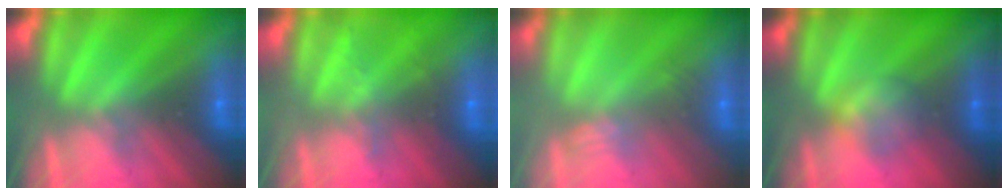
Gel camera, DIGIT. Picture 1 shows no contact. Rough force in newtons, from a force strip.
{"total": 2.1}
{"total": 2.4}
{"total": 2.3}